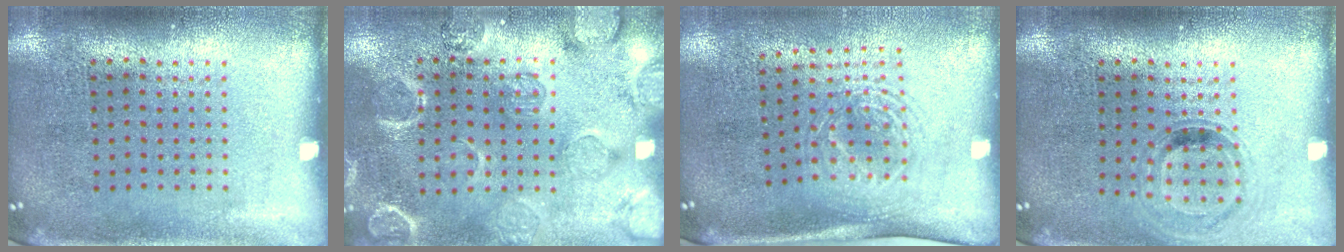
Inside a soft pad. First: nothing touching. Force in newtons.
{"total": 2.4, "press": 2.2, "slide": 0.8}
{"total": 1.7, "press": 1.3, "slide": 1.1}
{"total": 0.9, "press": 0.9, "slide": 0.2}